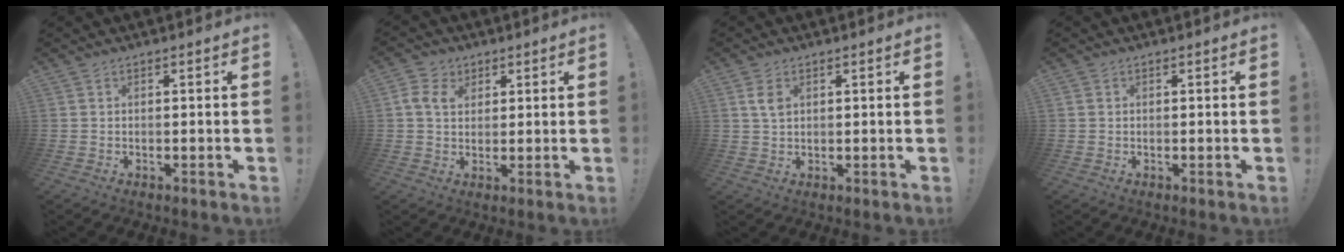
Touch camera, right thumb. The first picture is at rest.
{"total": 7.0, "force": [2.5, 5.2, 3.9], "torque": [-0.074, 0.007, 0.051]}
{"total": 4.0, "force": [1.6, 2.3, 2.8], "torque": [-0.044, -0.002, 0.028]}
{"total": 0.5, "force": [0.2, 0.5, 0.0], "torque": [-0.002, 0.003, 0.005]}